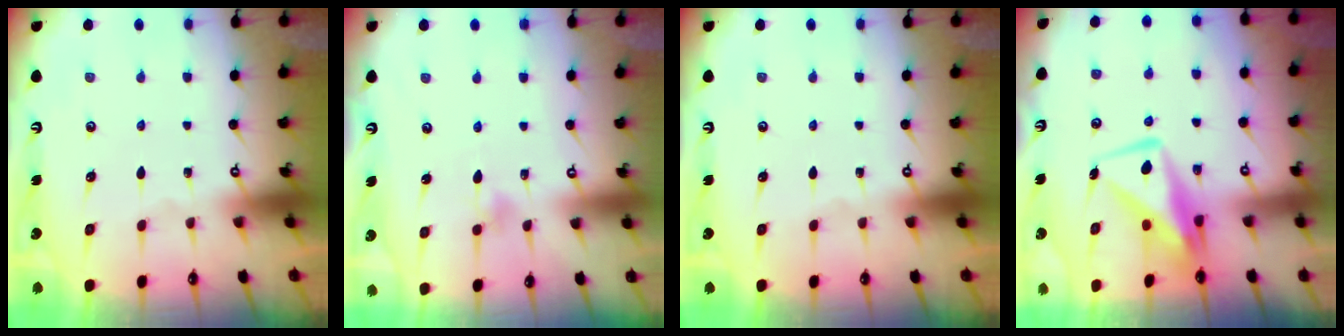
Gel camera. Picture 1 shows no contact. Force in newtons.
{"total": 5.3, "press": 5.2, "slide": 0.7}
{"total": 0.0}
{"total": 8.4, "press": 8.3, "slide": 1.3}